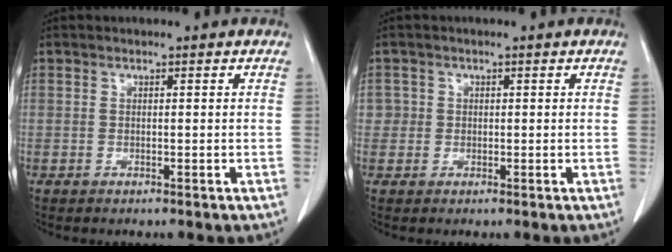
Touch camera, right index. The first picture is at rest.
{"total": 1.8, "force": [0.2, 1.8, 0.0], "torque": [0.016, 0.005, -0.001]}